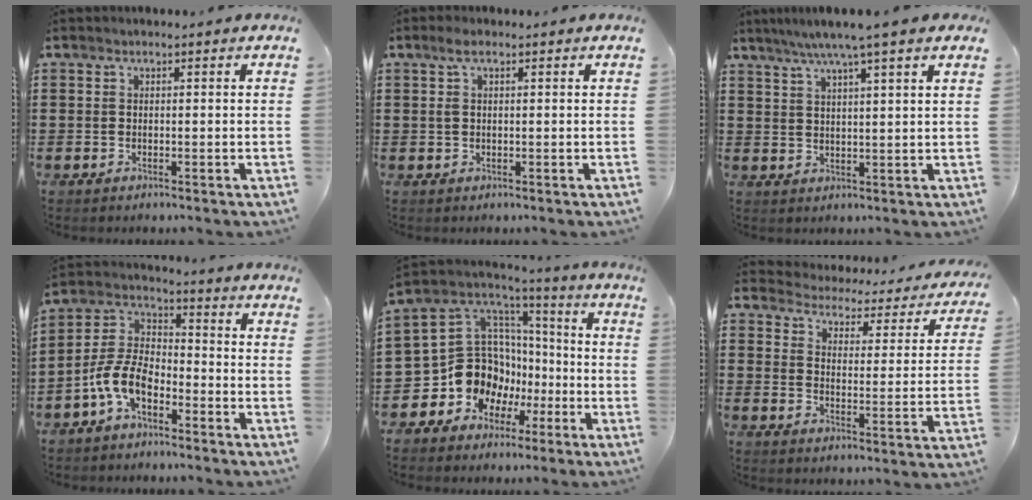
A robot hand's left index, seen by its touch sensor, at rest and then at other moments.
{"total": 2.4, "force": [0.6, 0.9, 2.1], "torque": [-0.051, 0.003, 0.008]}
{"total": 5.2, "force": [3.9, -0.5, 3.4], "torque": [-0.077, -0.008, 0.065]}
{"total": 8.6, "force": [-5.2, 4.1, 5.4], "torque": [-0.142, -0.003, -0.109]}
{"total": 13.2, "force": [-4.1, 11.6, 4.7], "torque": [-0.137, -0.013, -0.068]}
{"total": 2.5, "force": [2.4, 0.5, 0.1], "torque": [-0.025, -0.027, 0.031]}